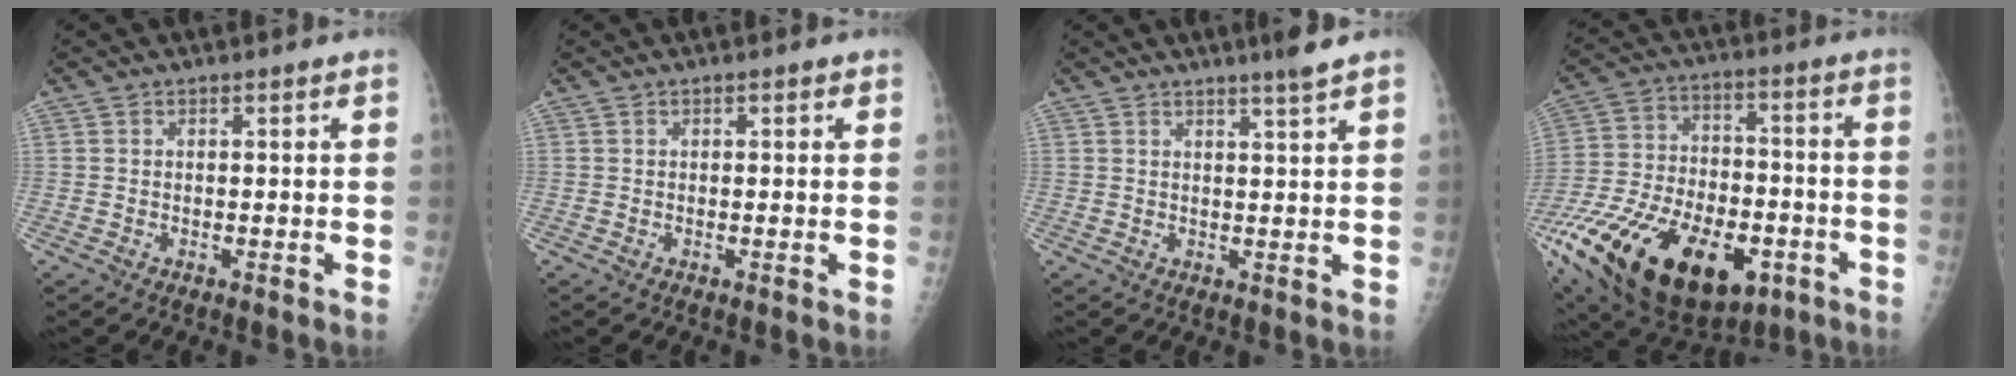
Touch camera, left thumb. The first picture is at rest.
{"total": 0.9, "force": [0.4, 0.4, 0.8], "torque": [-0.010, 0.001, 0.004]}
{"total": 3.5, "force": [2.6, -0.7, 2.2], "torque": [-0.035, -0.018, 0.042]}
{"total": 33.3, "force": [-15.6, 17.9, 23.4], "torque": [-0.460, 0.010, -0.253]}